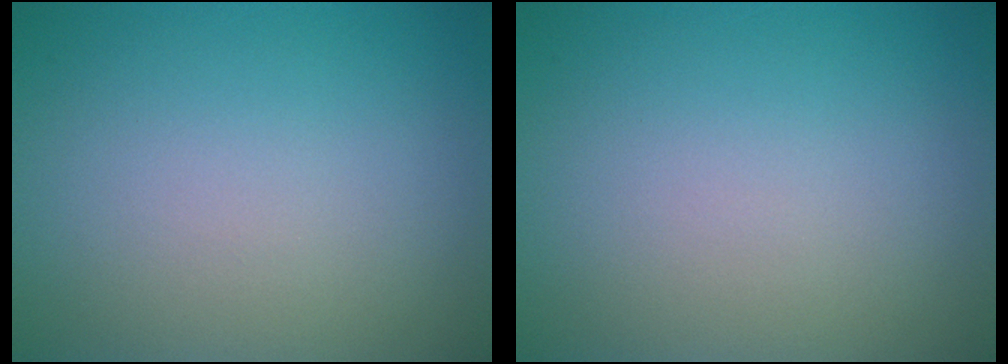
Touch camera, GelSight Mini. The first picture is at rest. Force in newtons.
{"total": 0.0}